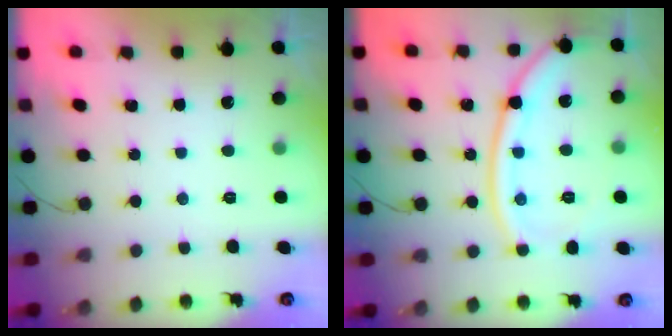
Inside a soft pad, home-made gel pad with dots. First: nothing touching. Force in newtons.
{"total": 15.2, "press": 15.1, "slide": 1.4}